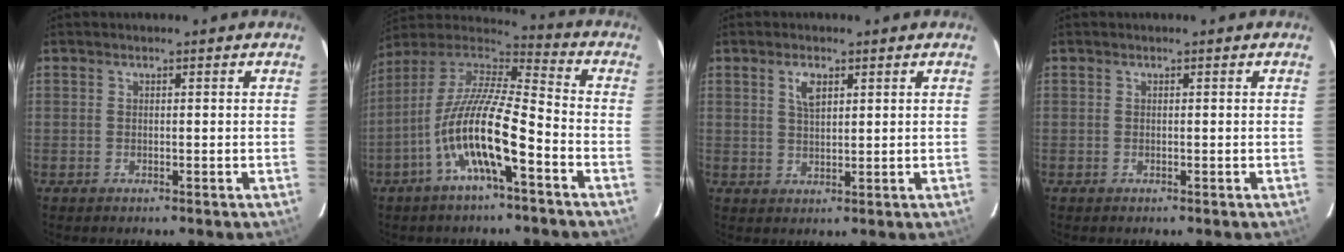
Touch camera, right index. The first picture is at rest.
{"total": 16.1, "force": [-6.6, 3.3, 14.2], "torque": [-0.263, -0.010, -0.132]}
{"total": 3.5, "force": [1.7, 1.6, 2.6], "torque": [-0.047, 0.004, 0.032]}
{"total": 0.0}